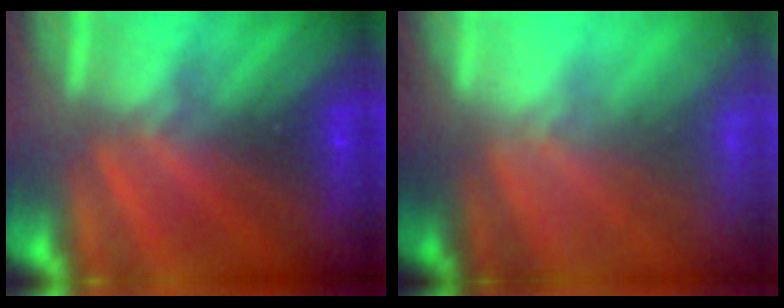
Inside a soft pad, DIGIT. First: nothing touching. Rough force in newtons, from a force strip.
{"total": 7.4}